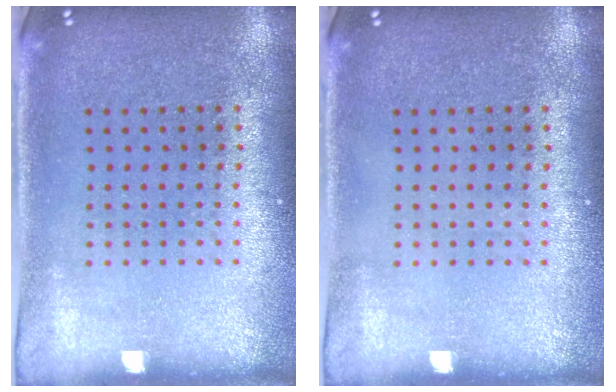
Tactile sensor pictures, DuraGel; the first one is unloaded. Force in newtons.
{"total": 0.0}